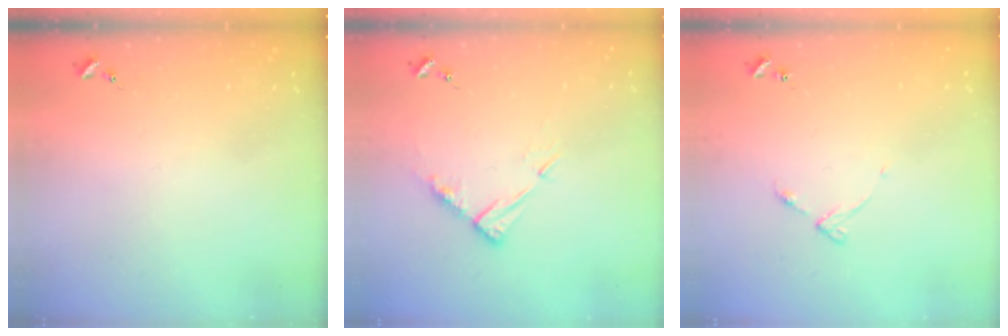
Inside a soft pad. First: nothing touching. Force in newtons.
{"total": 9.0, "press": 9.0, "slide": 0.8}
{"total": 4.9, "press": 4.9, "slide": 0.6}